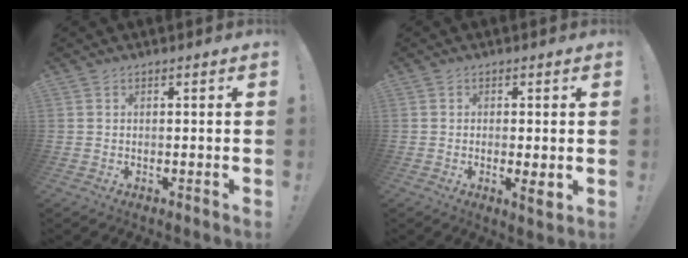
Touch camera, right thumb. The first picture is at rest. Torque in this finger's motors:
{"motor_torque": [0.10, 0.06, 0.08, 0.37, 0.02]}